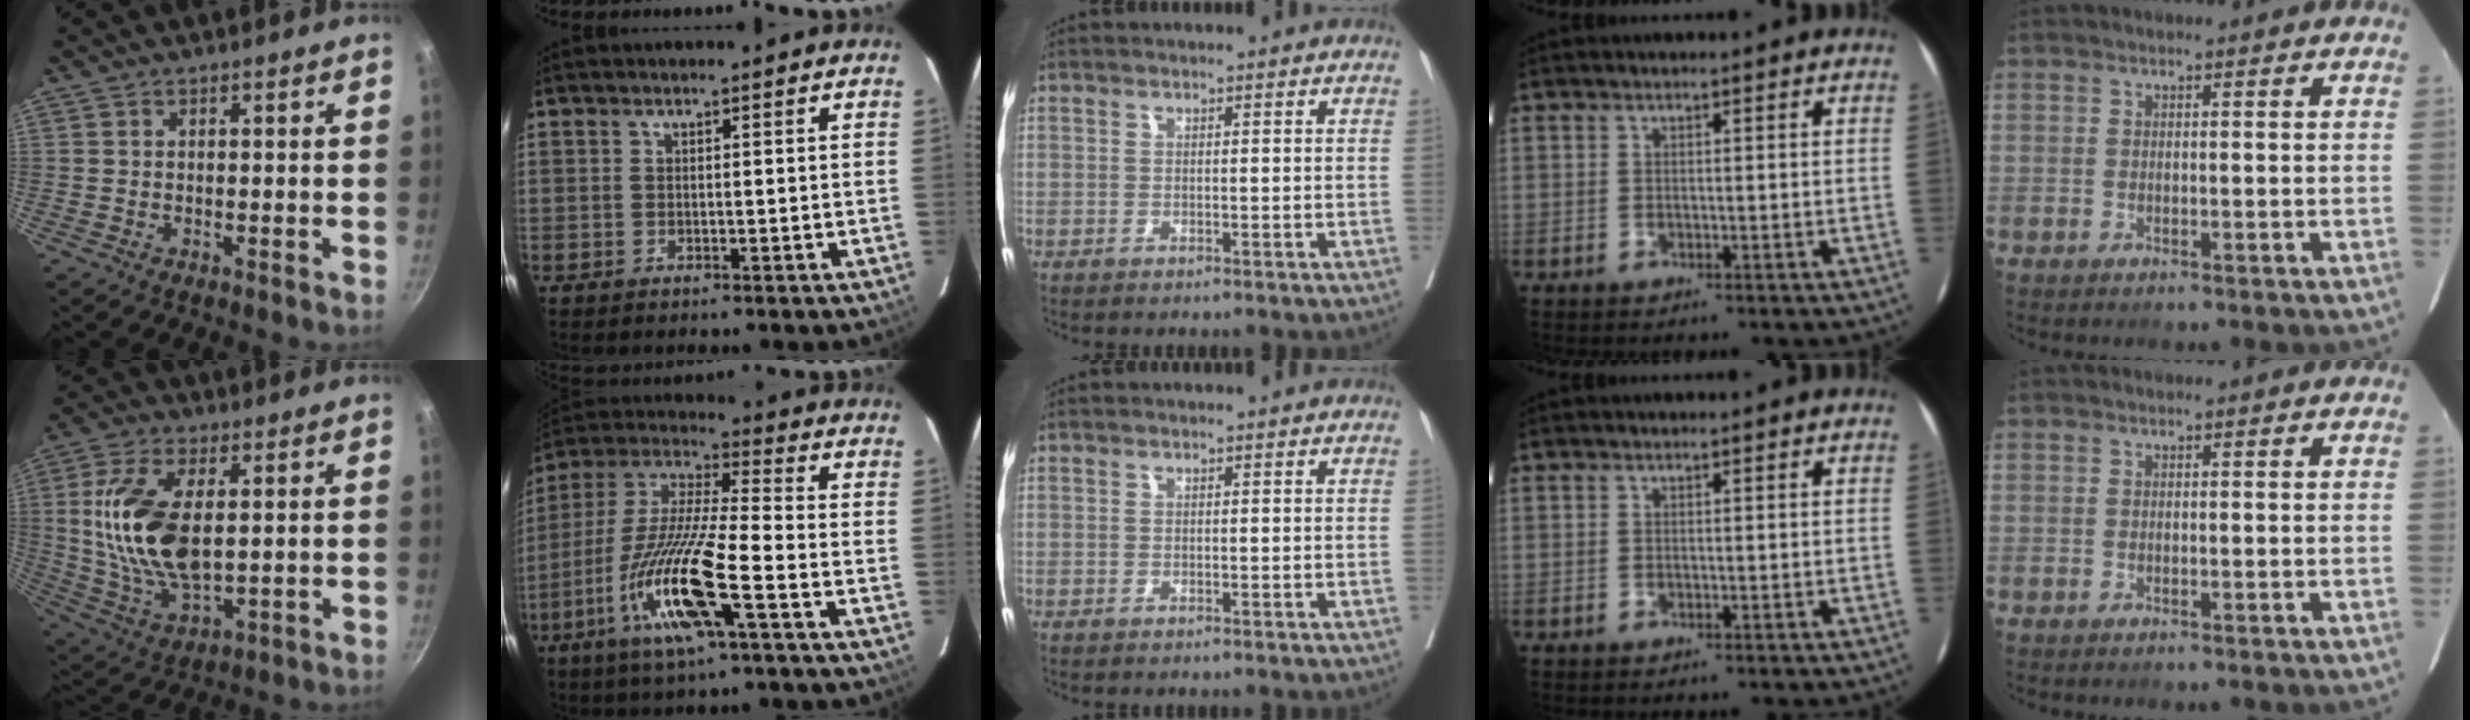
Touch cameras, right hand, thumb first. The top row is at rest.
{"thumb": {"total": 17.5, "force": [2.0, 8.8, 15.0], "torque": [-0.301, -0.012, 0.045]}, "index": {"total": 16.6, "force": [-6.7, 1.2, 15.2], "torque": [-0.314, -0.015, -0.128]}}